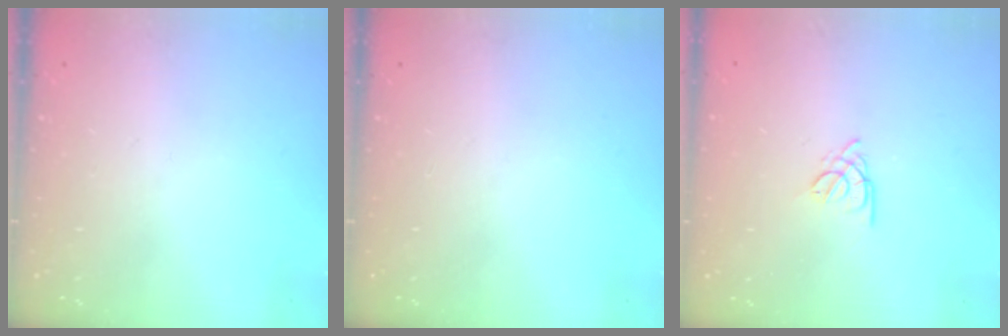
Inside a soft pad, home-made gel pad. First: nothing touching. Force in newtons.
{"total": 0.0}
{"total": 2.7, "press": 2.6, "slide": 0.5}